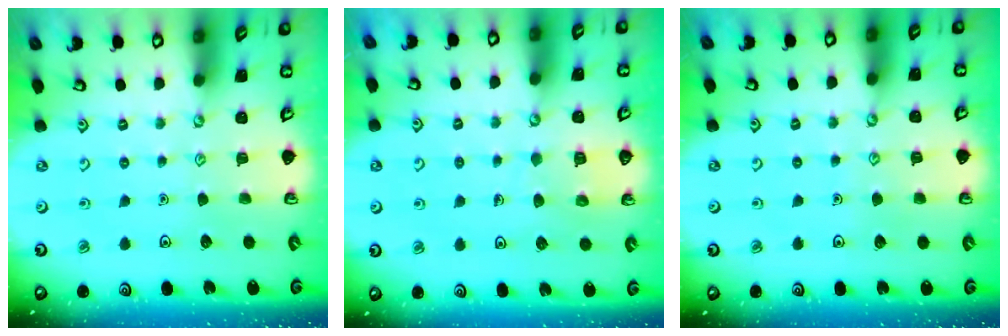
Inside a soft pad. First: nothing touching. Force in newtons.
{"total": 5.7, "press": 5.7, "slide": 0.5}
{"total": 3.8, "press": 3.8, "slide": 0.3}